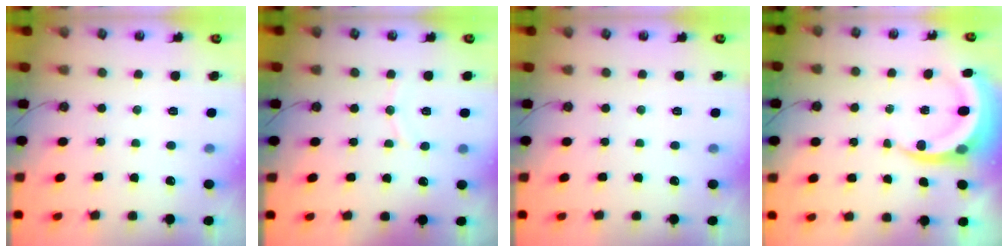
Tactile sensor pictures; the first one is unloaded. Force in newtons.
{"total": 6.9, "press": 6.9, "slide": 0.7}
{"total": 0.0}
{"total": 6.0, "press": 6.0, "slide": 0.3}